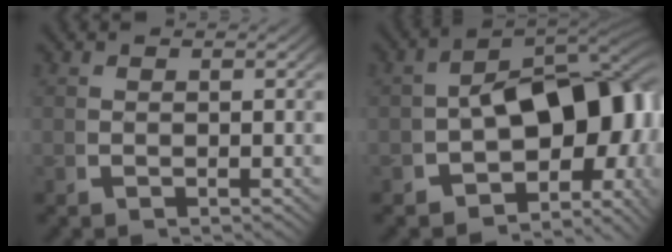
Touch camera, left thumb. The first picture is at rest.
{"total": 17.4, "force": [-1.6, 11.4, 13.1], "torque": [-0.199, -0.047, -0.014]}